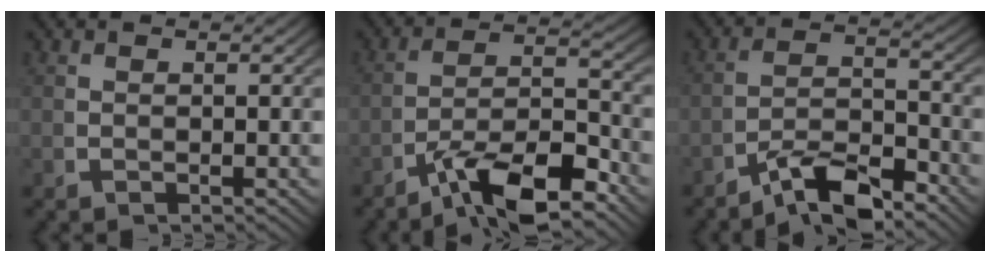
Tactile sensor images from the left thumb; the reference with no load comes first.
{"total": 8.3, "force": [-3.9, 3.7, 6.3], "torque": [-0.108, -0.027, -0.053]}
{"total": 6.9, "force": [-4.3, 3.0, 4.6], "torque": [-0.068, -0.021, -0.067]}